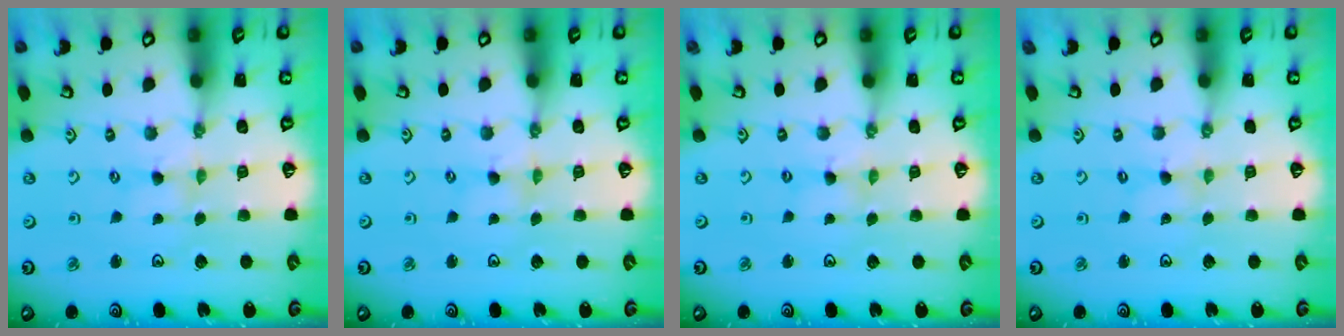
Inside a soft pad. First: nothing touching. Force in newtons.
{"total": 0.0}
{"total": 0.7, "press": 0.7, "slide": 0.2}
{"total": 0.6, "press": 0.6, "slide": 0.1}